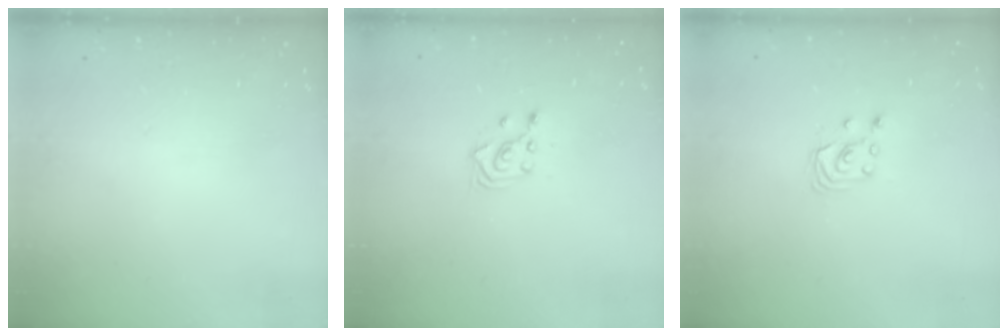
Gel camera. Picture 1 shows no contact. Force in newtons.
{"total": 3.1, "press": 3.0, "slide": 0.9}
{"total": 2.6, "press": 2.6, "slide": 0.3}